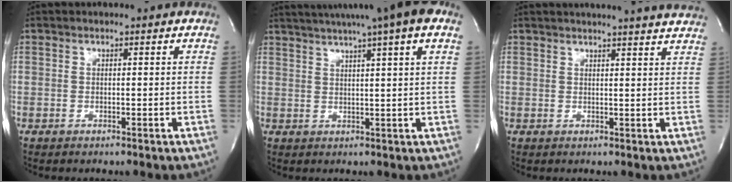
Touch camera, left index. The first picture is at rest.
{"total": 13.9, "force": [10.0, -0.1, 9.6], "torque": [-0.161, 0.035, 0.127]}
{"total": 13.9, "force": [13.0, -0.1, 4.8], "torque": [-0.072, -0.014, 0.148]}